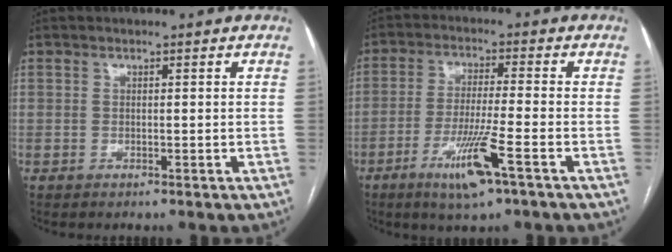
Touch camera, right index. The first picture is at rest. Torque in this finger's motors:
{"motor_torque": [0.48, -0.14, 0.16, 0.13]}